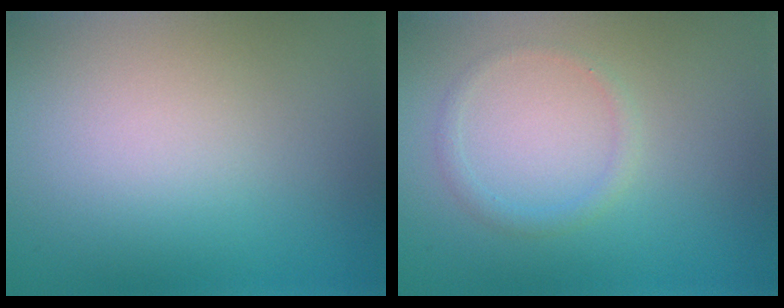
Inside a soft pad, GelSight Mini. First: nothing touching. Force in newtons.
{"total": 1.2, "press": 1.2, "slide": 0.1}